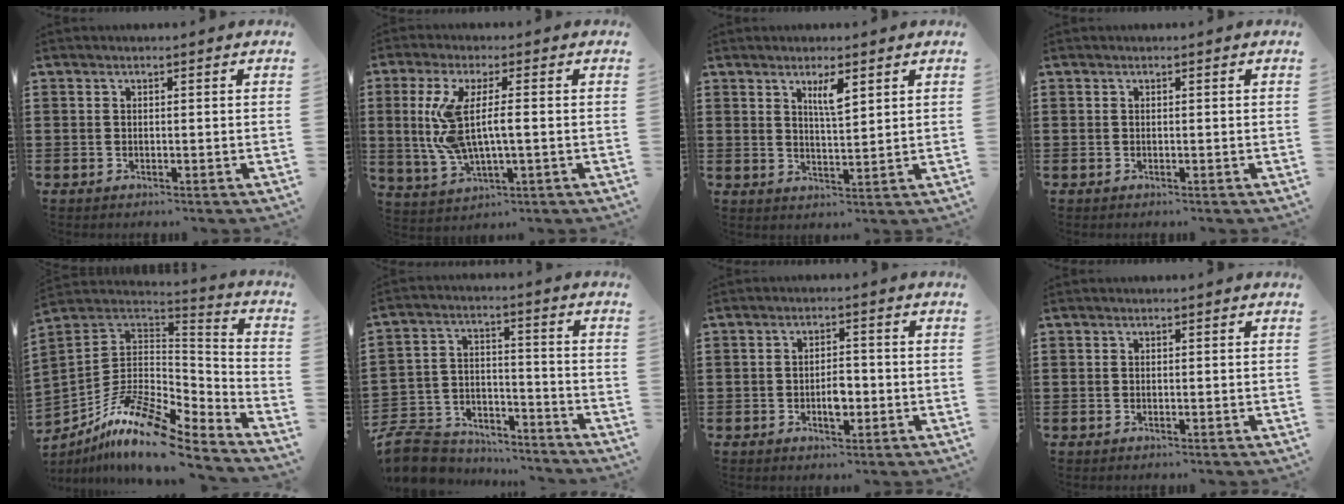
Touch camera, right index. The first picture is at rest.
{"total": 8.1, "force": [0.1, 2.3, 7.7], "torque": [-0.185, -0.015, -0.010]}
{"total": 3.8, "force": [2.1, 0.9, 3.0], "torque": [-0.056, 0.002, 0.033]}
{"total": 0.0}
{"total": 13.2, "force": [-9.1, 4.5, 8.4], "torque": [-0.176, 0.016, -0.174]}
{"total": 8.7, "force": [-8.2, 2.6, 1.3], "torque": [-0.050, 0.012, -0.166]}
{"total": 3.5, "force": [-0.9, 1.6, 3.0], "torque": [-0.055, 0.004, -0.017]}
{"total": 0.0}